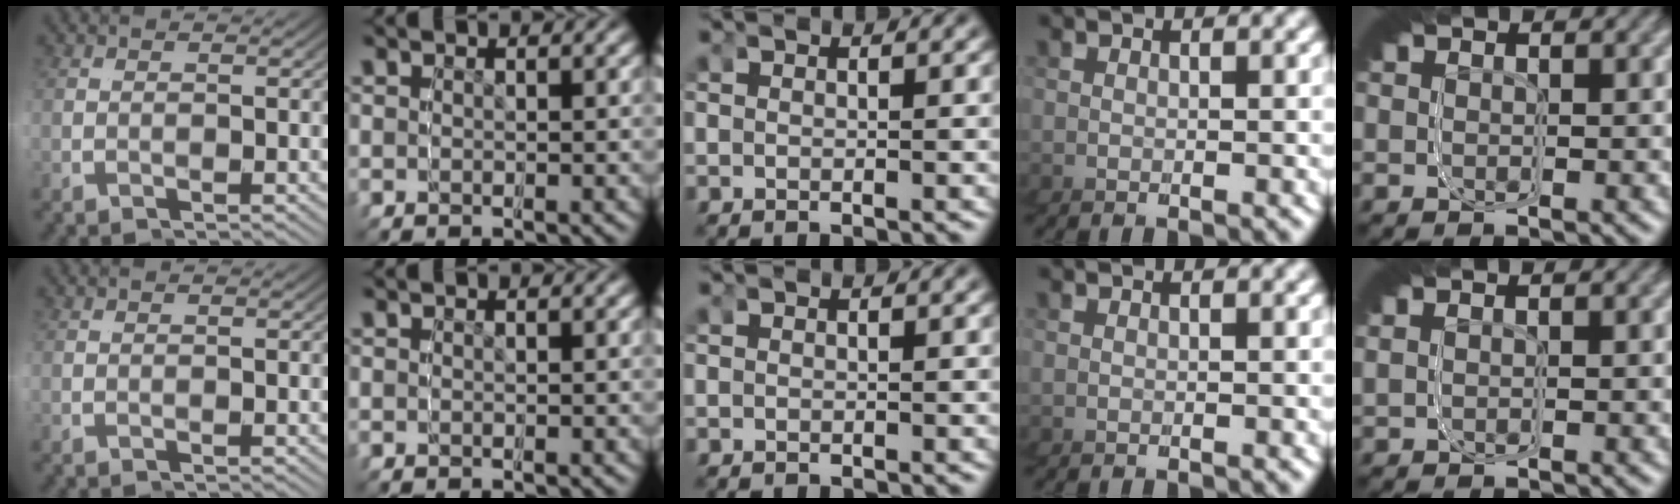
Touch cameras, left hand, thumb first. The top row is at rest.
{"little": {"total": 0.8, "force": [0.0, 0.6, 0.6], "torque": [-0.020, -0.002, 0.003]}}